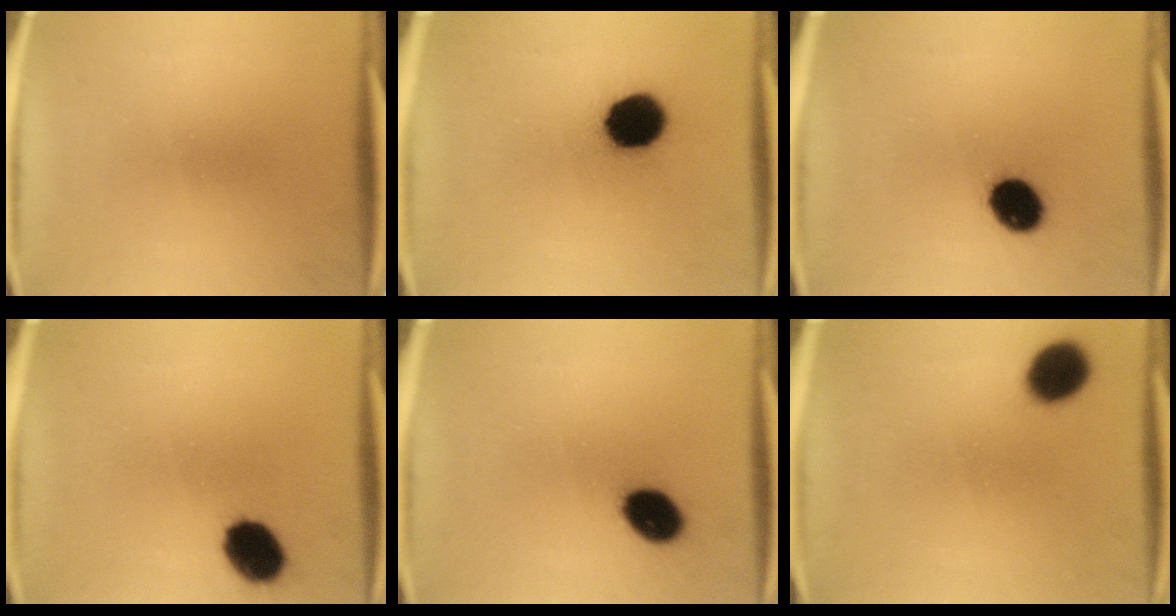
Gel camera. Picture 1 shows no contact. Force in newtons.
{"total": 13.6}
{"total": 9.3}
{"total": 9.4}
{"total": 8.6}
{"total": 9.1}